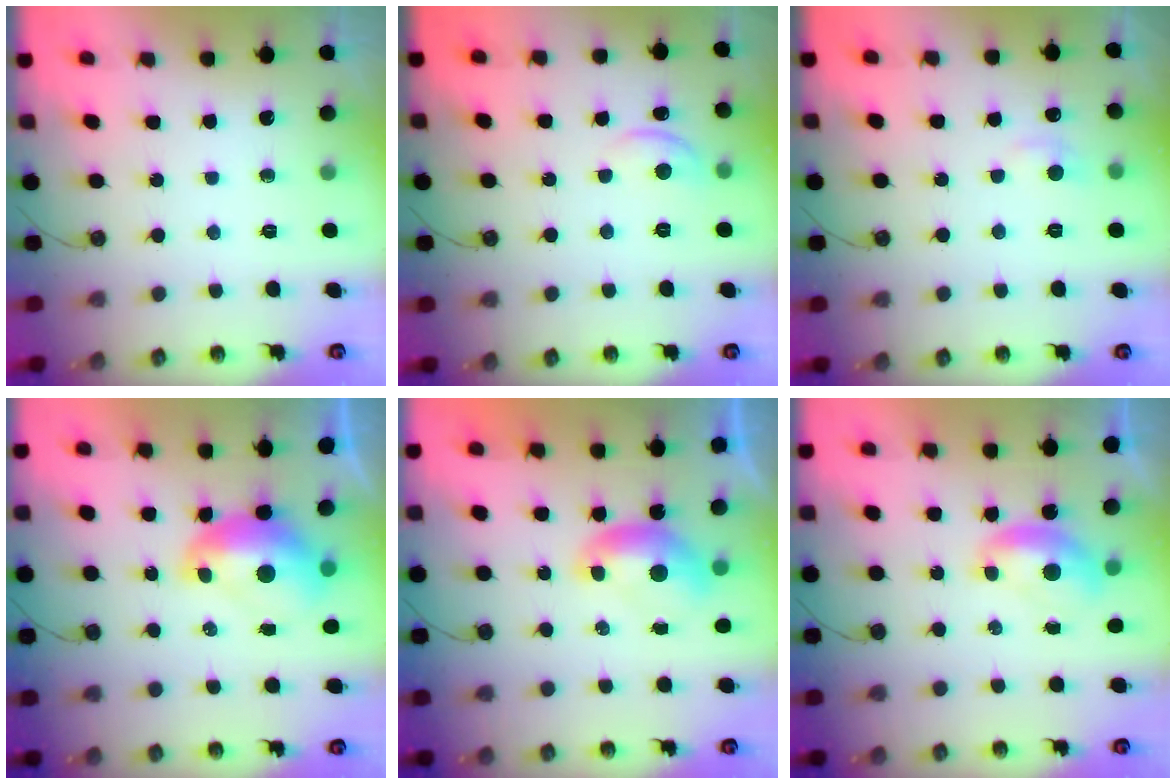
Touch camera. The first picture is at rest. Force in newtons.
{"total": 1.8, "press": 1.7, "slide": 0.6}
{"total": 0.9, "press": 0.5, "slide": 0.8}
{"total": 2.6, "press": 2.5, "slide": 0.7}
{"total": 0.0}
{"total": 1.1, "press": 0.8, "slide": 0.8}